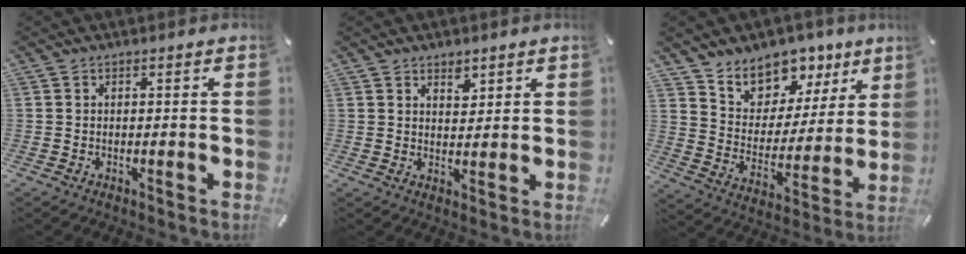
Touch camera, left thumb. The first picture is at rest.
{"total": 3.0, "force": [2.1, 2.0, 0.9], "torque": [0.003, -0.014, 0.034]}
{"total": 10.0, "force": [7.9, 6.0, -0.4], "torque": [0.000, -0.089, 0.146]}